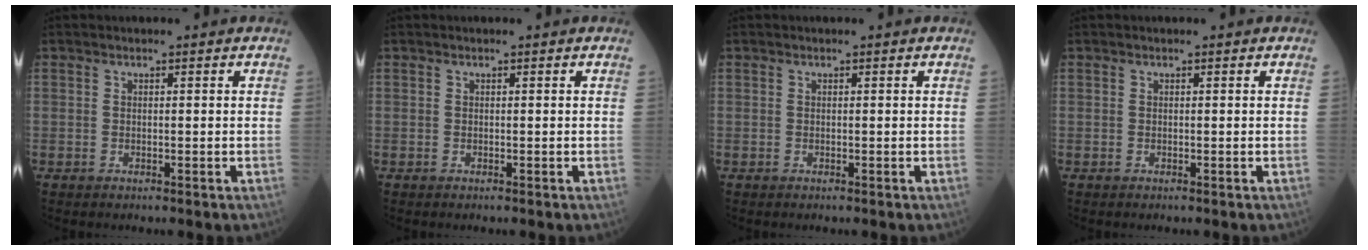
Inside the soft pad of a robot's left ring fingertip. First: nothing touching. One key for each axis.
{"total": 0.0}
{"total": 0.0}
{"total": 0.0}